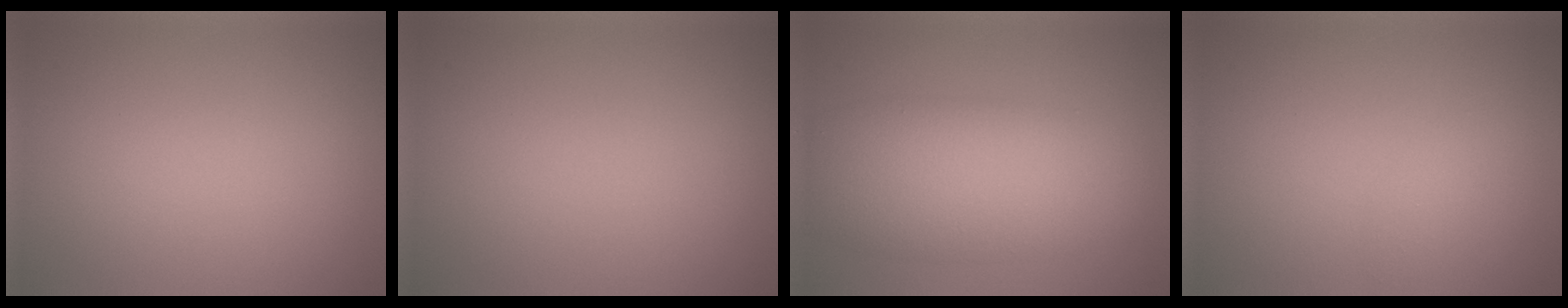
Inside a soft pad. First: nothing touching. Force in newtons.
{"total": 0.0}
{"total": 8.2, "press": 8.2, "slide": 0.3}
{"total": 0.8, "press": 0.8, "slide": 0.0}